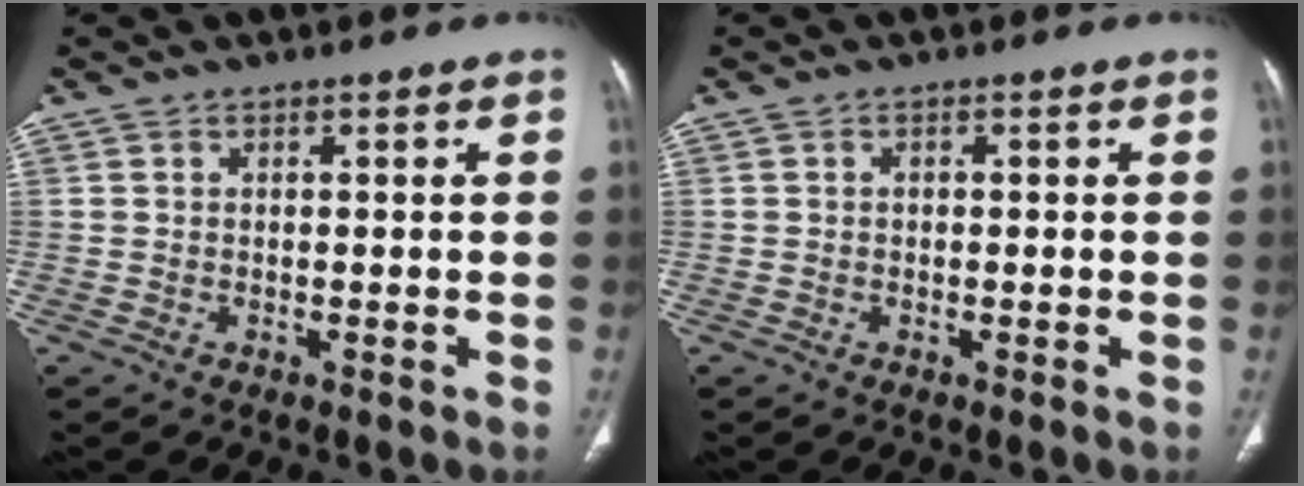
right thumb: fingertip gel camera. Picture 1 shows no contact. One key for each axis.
{"total": 0.5, "fx": -0.1, "fy": 0.4, "fz": 0.2, "tx": 0.000, "ty": 0.002, "tz": -0.003}